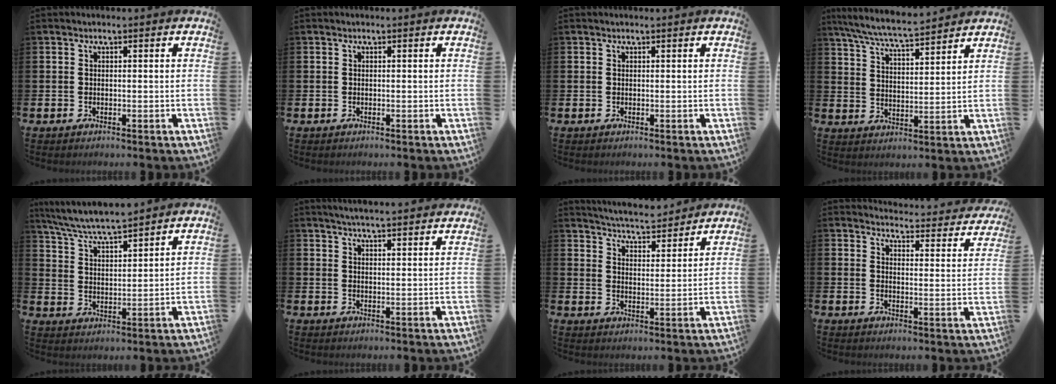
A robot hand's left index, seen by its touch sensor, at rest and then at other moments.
{"total": 0.0}
{"total": 0.0}
{"total": 7.2, "force": [6.9, 0.4, 2.3], "torque": [-0.068, -0.036, 0.122]}
{"total": 6.5, "force": [6.3, 0.2, 1.5], "torque": [-0.055, -0.038, 0.112]}
{"total": 4.4, "force": [4.3, -0.3, 0.7], "torque": [-0.022, -0.023, 0.076]}
{"total": 5.6, "force": [5.6, 0.6, 0.5], "torque": [-0.025, -0.038, 0.097]}
{"total": 3.6, "force": [3.5, 0.4, 0.5], "torque": [-0.015, -0.036, 0.055]}